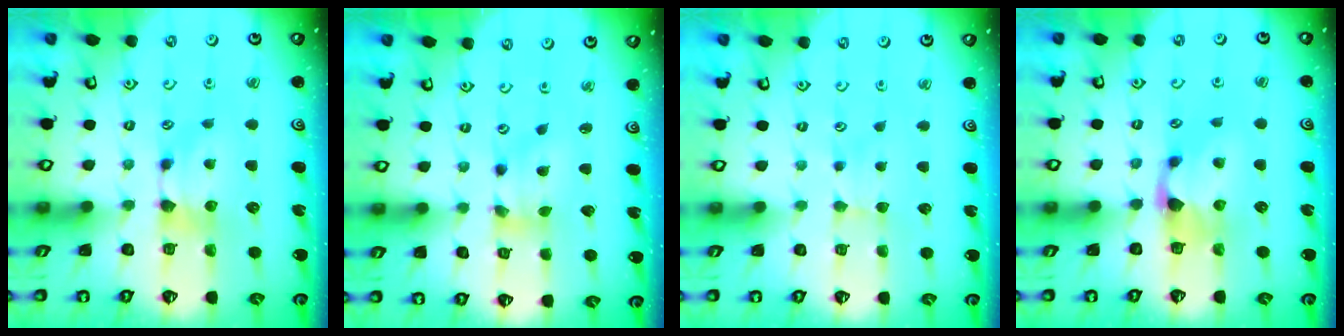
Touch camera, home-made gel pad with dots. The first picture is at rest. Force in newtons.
{"total": 4.1, "press": 3.7, "slide": 1.7}
{"total": 1.9, "press": 1.8, "slide": 0.4}
{"total": 1.4, "press": 0.9, "slide": 1.0}